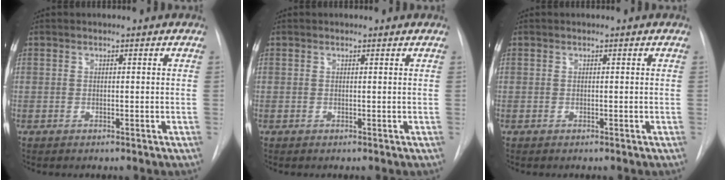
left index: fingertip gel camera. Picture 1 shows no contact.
{"total": 0.0}
{"total": 0.0}